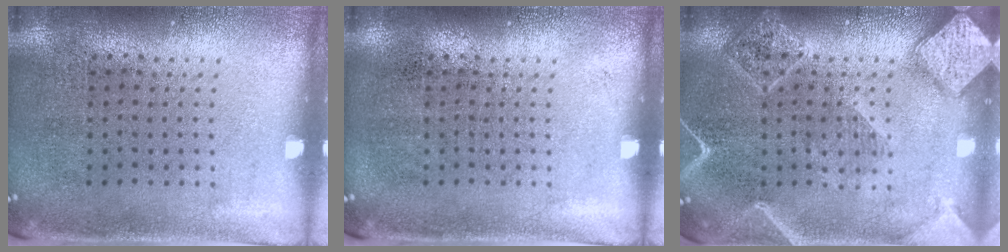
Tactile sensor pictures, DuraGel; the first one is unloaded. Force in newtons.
{"total": 0.0}
{"total": 2.2, "press": 2.2, "slide": 0.2}